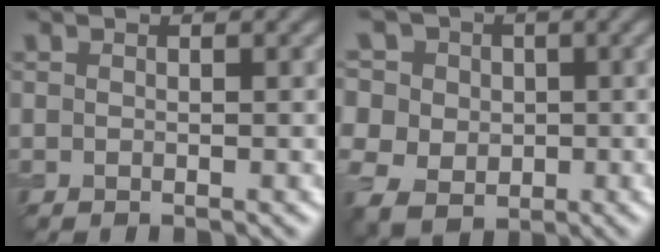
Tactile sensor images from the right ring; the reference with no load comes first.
{"total": 12.5, "force": [3.7, 10.6, 5.6], "torque": [-0.148, 0.034, 0.044]}